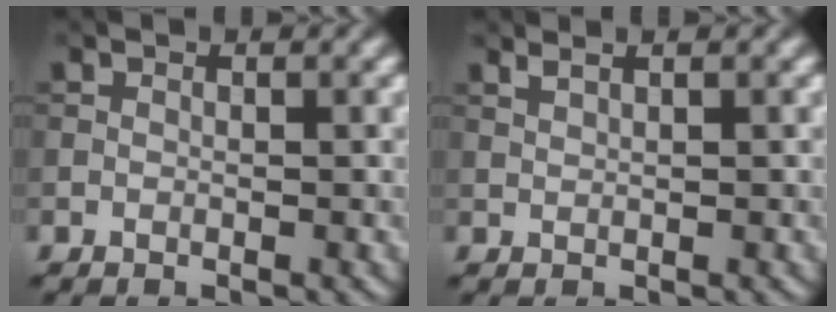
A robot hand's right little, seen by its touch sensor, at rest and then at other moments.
{"total": 1.4, "force": [1.1, 0.4, 0.8], "torque": [-0.009, 0.000, 0.012]}